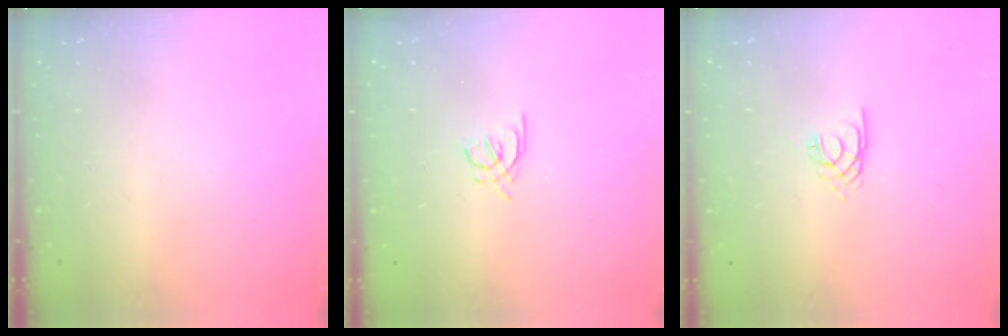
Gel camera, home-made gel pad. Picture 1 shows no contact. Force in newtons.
{"total": 3.8, "press": 3.8, "slide": 0.7}
{"total": 2.1, "press": 2.1, "slide": 0.2}